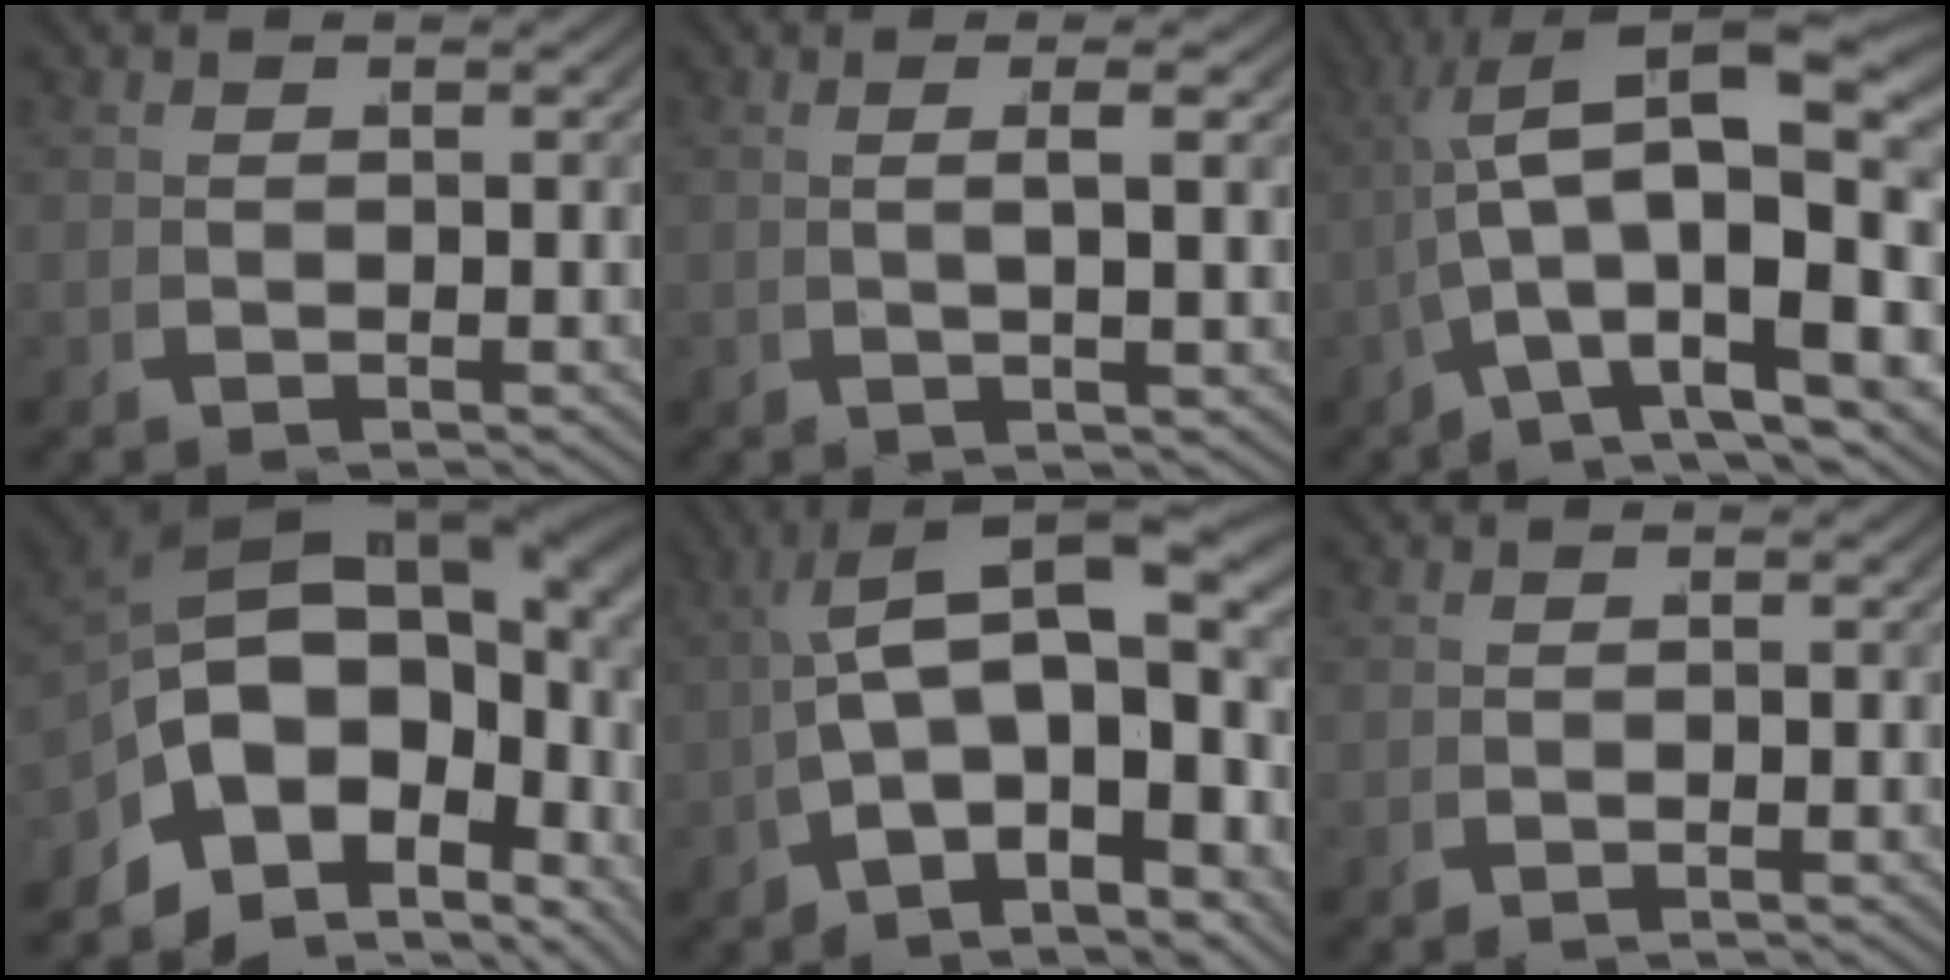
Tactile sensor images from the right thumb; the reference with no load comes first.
{"total": 2.9, "force": [0.9, 0.1, 2.8], "torque": [-0.052, 0.012, 0.012]}
{"total": 14.0, "force": [2.5, 6.8, 11.9], "torque": [-0.203, -0.016, 0.055]}
{"total": 19.2, "force": [0.2, 13.3, 13.8], "torque": [-0.261, -0.024, 0.003]}
{"total": 13.9, "force": [0.7, 7.9, 11.4], "torque": [-0.209, -0.024, 0.019]}
{"total": 0.0}